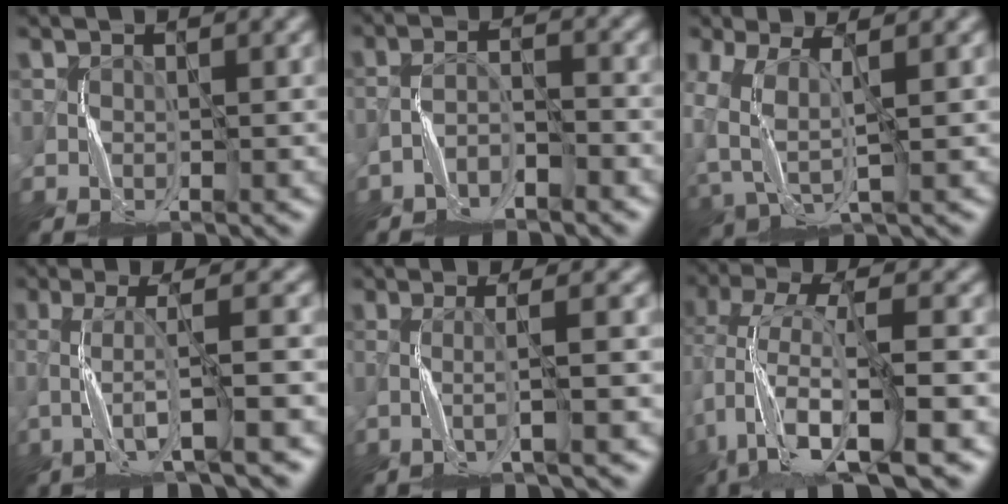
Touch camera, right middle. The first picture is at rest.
{"total": 2.4, "force": [-2.2, 0.4, 1.0], "torque": [-0.020, 0.013, -0.044]}
{"total": 4.7, "force": [-0.2, 2.7, 3.9], "torque": [-0.106, -0.005, 0.001]}
{"total": 4.9, "force": [-1.6, 0.7, 4.6], "torque": [-0.083, 0.010, -0.035]}
{"total": 2.9, "force": [-0.6, 0.4, 2.8], "torque": [-0.041, 0.006, -0.017]}
{"total": 10.2, "force": [-5.2, 3.1, 8.2], "torque": [-0.146, 0.007, -0.095]}